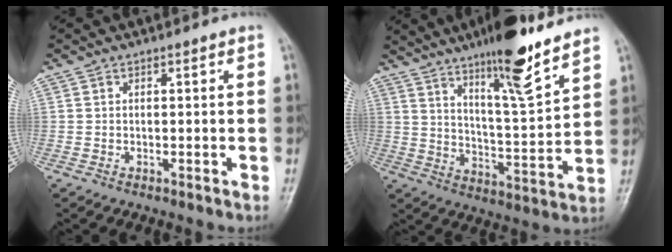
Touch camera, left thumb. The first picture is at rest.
{"total": 15.0, "force": [10.9, 2.3, 10.1], "torque": [-0.147, -0.071, 0.181]}